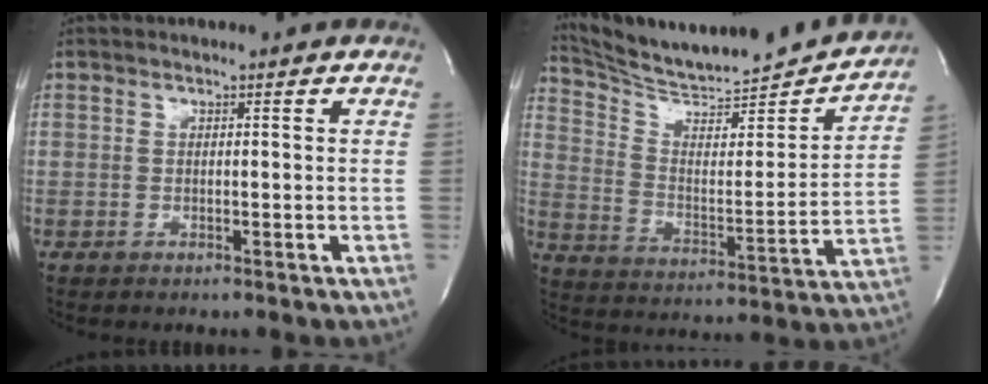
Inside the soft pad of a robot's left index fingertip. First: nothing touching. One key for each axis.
{"total": 21.8, "fx": 20.7, "fy": 1.0, "fz": 6.8, "tx": -0.114, "ty": -0.059, "tz": 0.300}